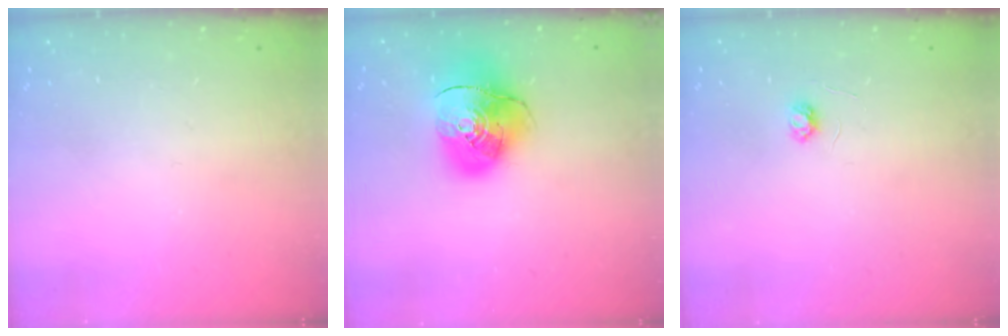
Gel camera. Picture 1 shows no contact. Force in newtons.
{"total": 12.3, "press": 12.2, "slide": 1.9}
{"total": 3.1, "press": 3.1, "slide": 0.3}